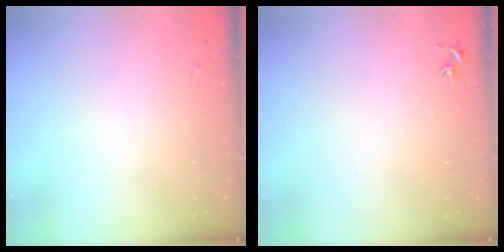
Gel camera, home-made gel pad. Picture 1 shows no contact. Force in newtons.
{"total": 0.8, "press": 0.7, "slide": 0.3}